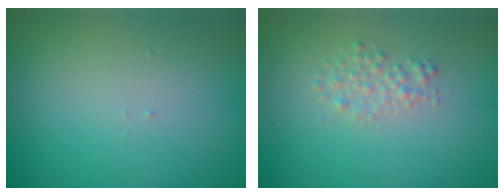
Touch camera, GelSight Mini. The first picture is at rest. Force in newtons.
{"total": 1.6, "press": 1.6, "slide": 0.1}